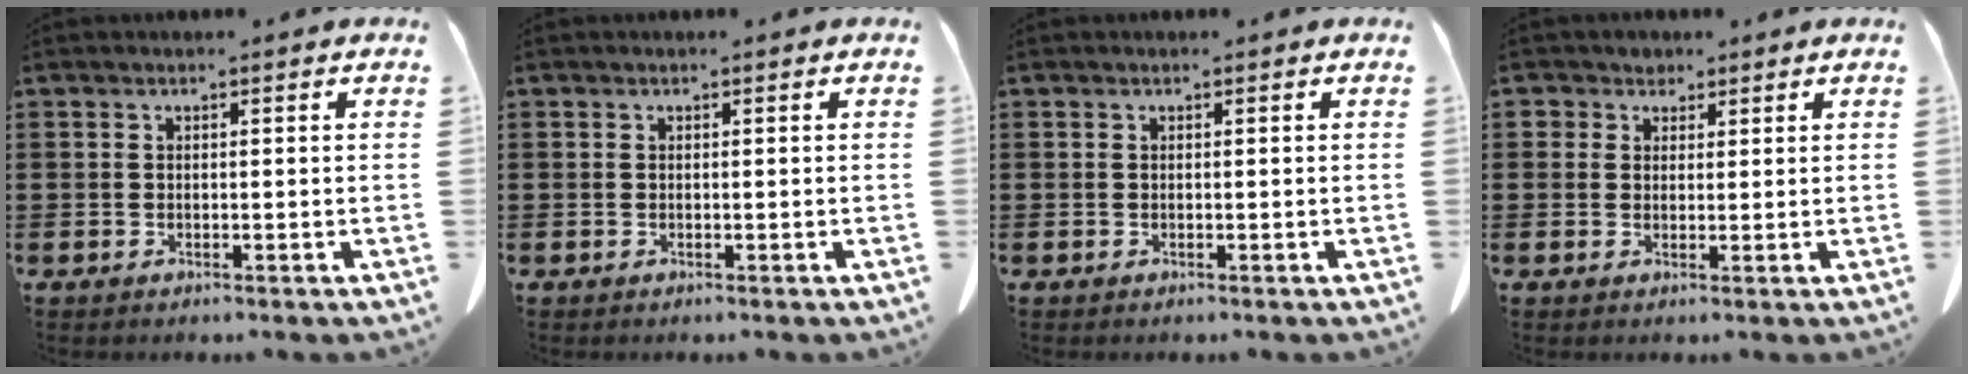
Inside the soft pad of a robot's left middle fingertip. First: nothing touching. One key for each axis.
{"total": 0.0}
{"total": 0.0}
{"total": 2.3, "fx": 1.6, "fy": 1.6, "fz": 0.3, "tx": -0.006, "ty": 0.005, "tz": 0.029}